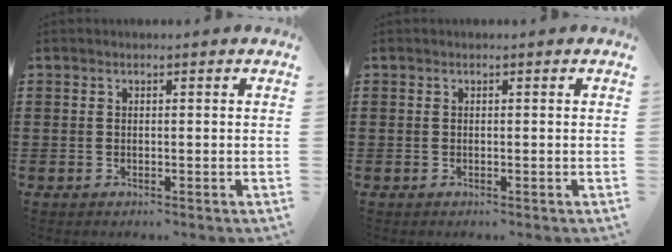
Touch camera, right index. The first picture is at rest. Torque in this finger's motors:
{"motor_torque": [-0.21, 0.21, 0.00, 0.00]}